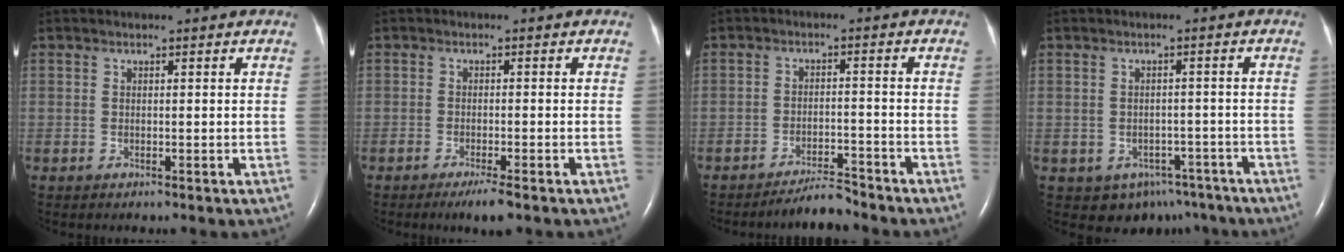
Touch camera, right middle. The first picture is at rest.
{"total": 3.2, "force": [-2.1, 0.2, 2.4], "torque": [-0.042, -0.008, -0.035]}
{"total": 4.0, "force": [-3.9, 0.1, 0.9], "torque": [-0.018, -0.014, -0.068]}
{"total": 6.8, "force": [-4.4, 4.9, 1.7], "torque": [-0.019, 0.016, -0.047]}